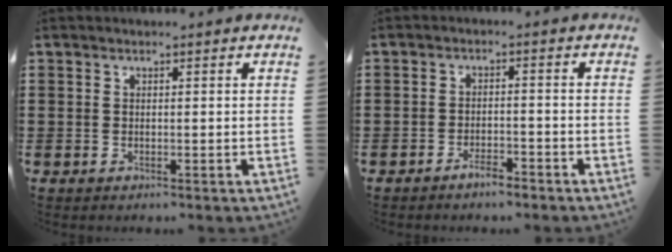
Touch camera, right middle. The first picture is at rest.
{"total": 2.7, "force": [-2.3, 0.5, 1.1], "torque": [-0.021, 0.006, -0.046]}